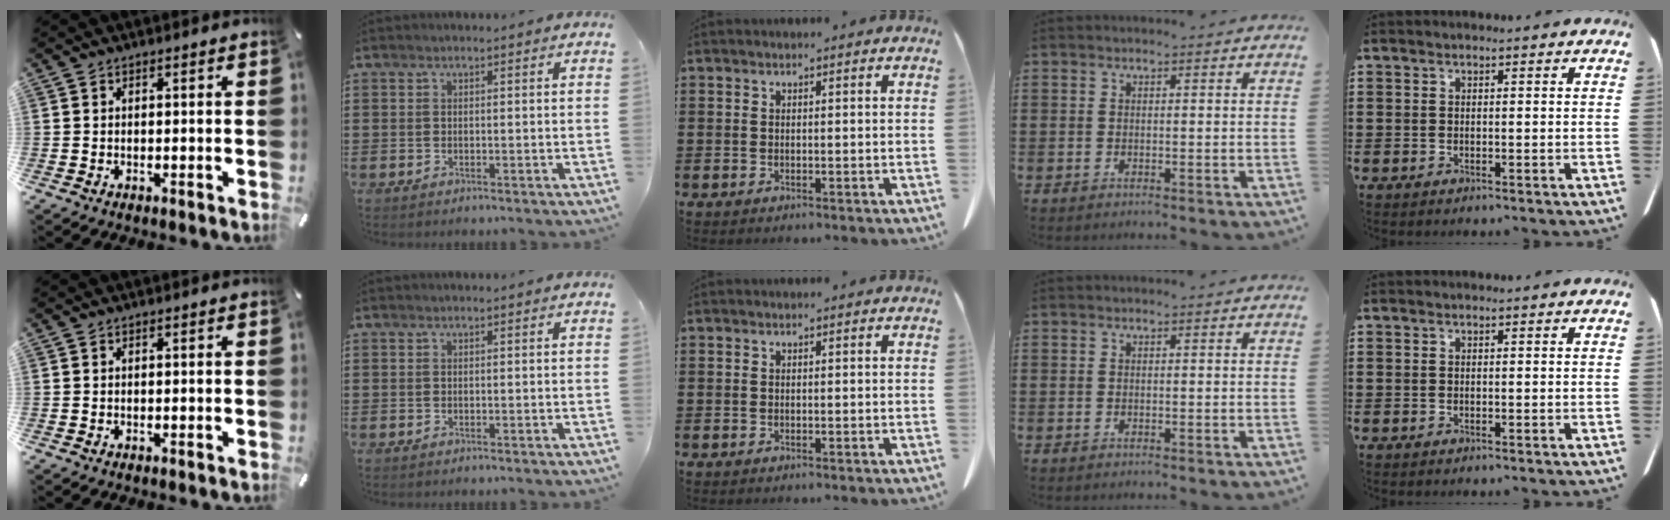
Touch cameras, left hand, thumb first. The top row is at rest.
{}